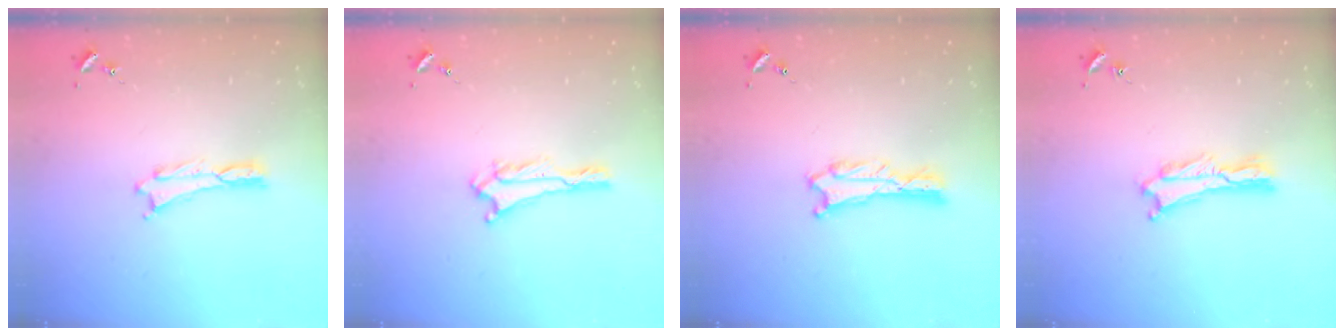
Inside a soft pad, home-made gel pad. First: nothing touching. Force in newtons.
{"total": 0.6, "press": 0.6, "slide": 0.1}
{"total": 0.9, "press": 0.9, "slide": 0.1}
{"total": 1.2, "press": 1.1, "slide": 0.3}